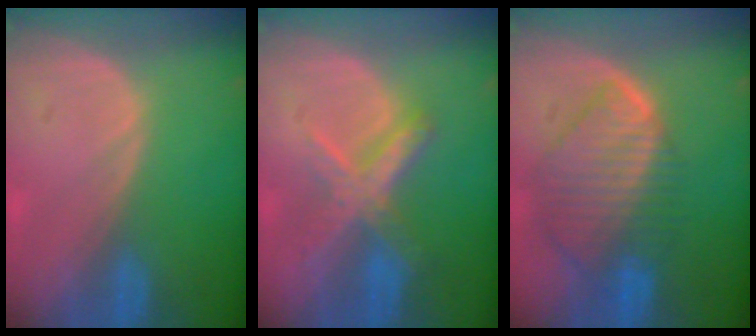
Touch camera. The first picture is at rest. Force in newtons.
{"total": 7.2, "press": 6.2, "slide": 3.8}
{"total": 10.0, "press": 8.7, "slide": 4.9}